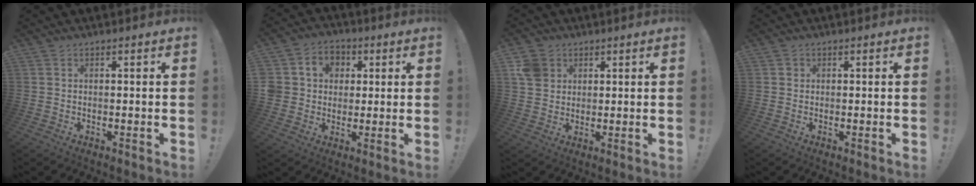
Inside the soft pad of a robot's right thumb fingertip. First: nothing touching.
{"total": 8.1, "force": [1.0, 7.7, 2.3], "torque": [-0.034, -0.004, 0.025]}
{"total": 6.8, "force": [2.6, 5.9, 2.3], "torque": [-0.046, -0.001, 0.053]}
{"total": 0.9, "force": [0.2, 0.8, 0.2], "torque": [0.002, 0.001, 0.003]}